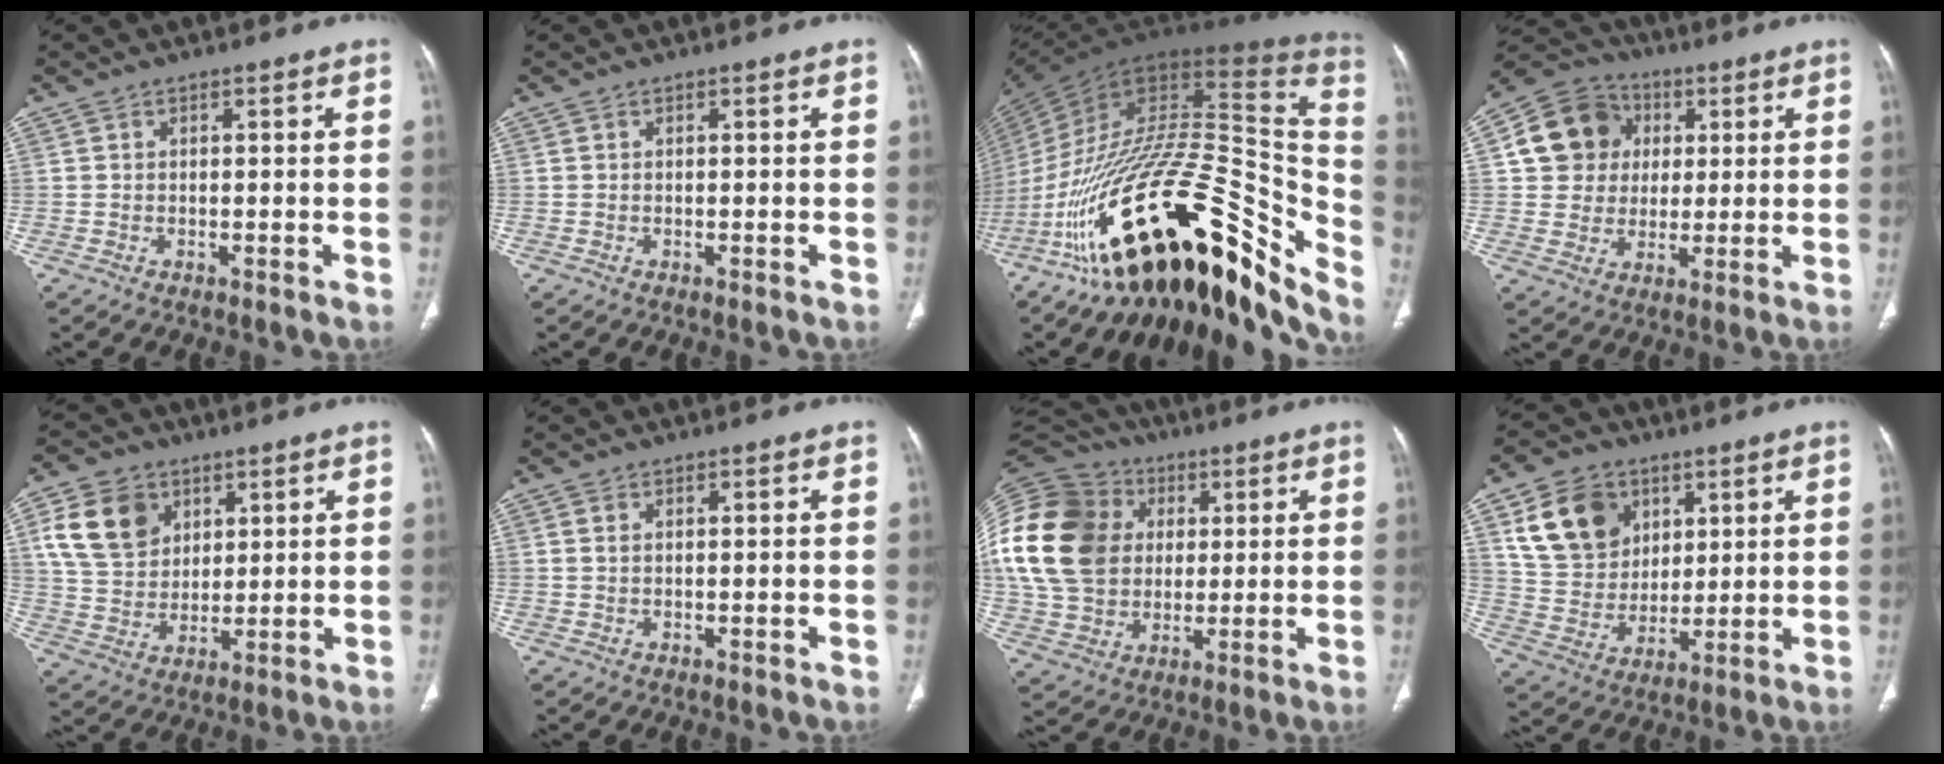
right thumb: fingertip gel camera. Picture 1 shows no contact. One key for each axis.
{"total": 0.0}
{"total": 41.7, "fx": -23.2, "fy": 15.4, "fz": 31.1, "tx": -0.428, "ty": 0.048, "tz": -0.360}
{"total": 12.9, "fx": 3.0, "fy": 11.6, "fz": 4.8, "tx": -0.063, "ty": 0.010, "tz": 0.046}
{"total": 12.7, "fx": 5.2, "fy": 9.7, "fz": 6.5, "tx": -0.097, "ty": -0.009, "tz": 0.103}
{"total": 1.4, "fx": 0.5, "fy": 0.9, "fz": 0.9, "tx": -0.023, "ty": 0.002, "tz": 0.014}
{"total": 26.1, "fx": 4.1, "fy": 20.6, "fz": 15.4, "tx": -0.338, "ty": 0.030, "tz": 0.084}
{"total": 14.9, "fx": 6.6, "fy": 11.5, "fz": 6.8, "tx": -0.097, "ty": -0.016, "tz": 0.130}